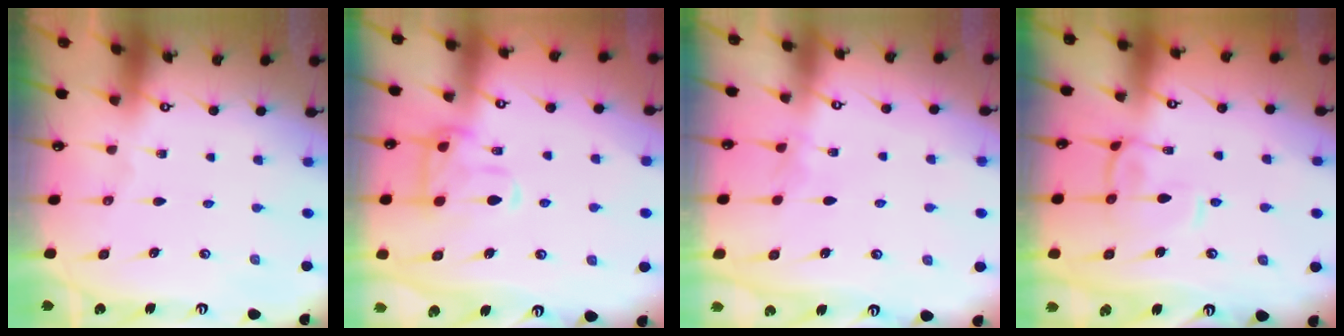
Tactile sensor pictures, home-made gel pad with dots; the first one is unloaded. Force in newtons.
{"total": 5.1, "press": 4.8, "slide": 1.6}
{"total": 2.7, "press": 2.7, "slide": 0.3}
{"total": 2.8, "press": 2.7, "slide": 0.7}